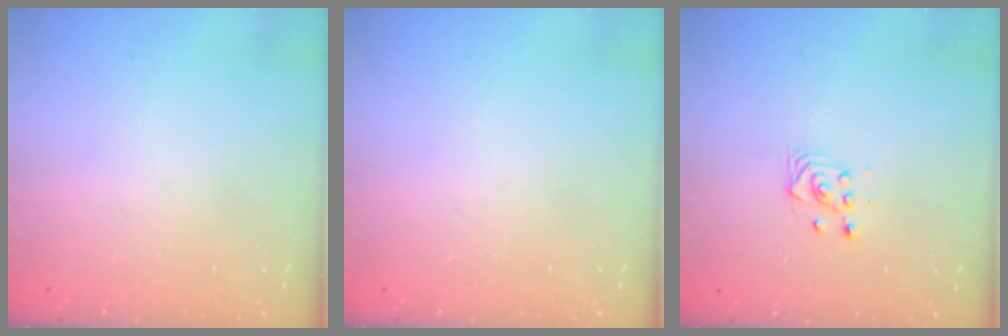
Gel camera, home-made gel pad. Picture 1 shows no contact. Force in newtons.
{"total": 0.0}
{"total": 3.5, "press": 3.2, "slide": 1.5}